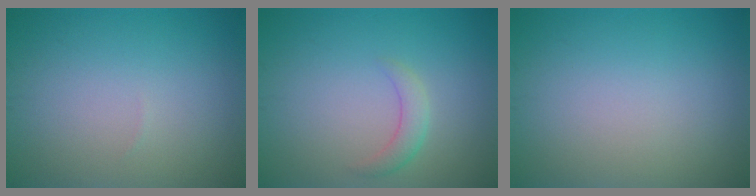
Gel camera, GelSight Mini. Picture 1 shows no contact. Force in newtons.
{"total": 1.7, "press": 1.7, "slide": 0.0}
{"total": 0.0}